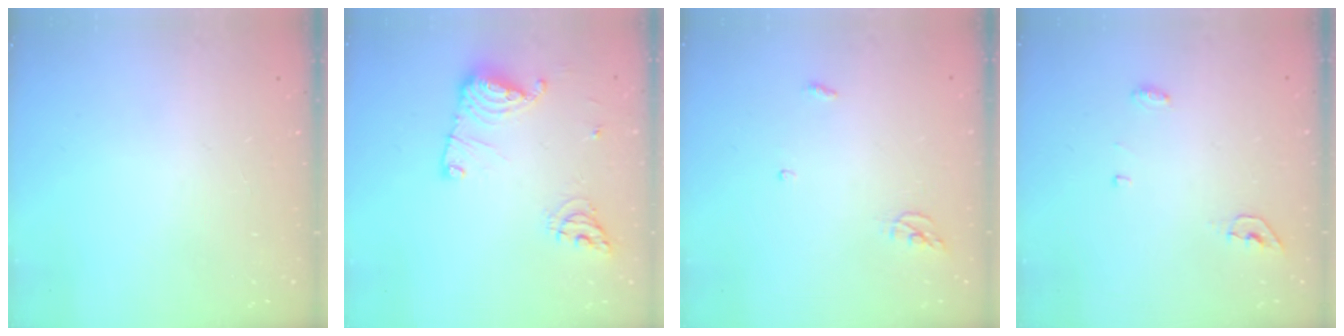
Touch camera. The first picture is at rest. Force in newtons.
{"total": 13.5, "press": 13.4, "slide": 1.2}
{"total": 3.6, "press": 3.6, "slide": 0.3}
{"total": 4.5, "press": 4.2, "slide": 1.5}